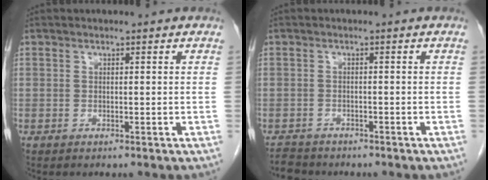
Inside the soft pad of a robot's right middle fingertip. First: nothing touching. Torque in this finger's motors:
{"motor_torque": [-0.07, -0.18, 0.03, 0.00]}